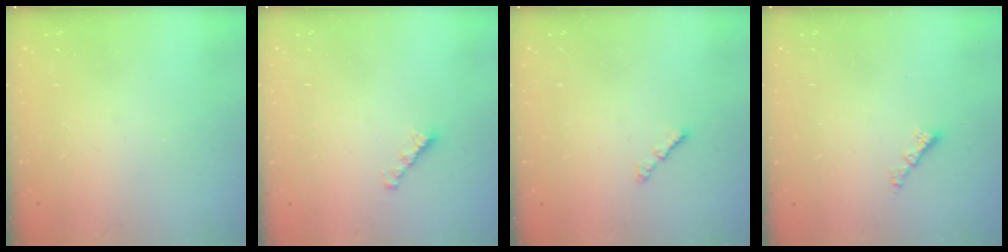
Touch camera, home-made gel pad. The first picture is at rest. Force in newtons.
{"total": 2.7, "press": 2.6, "slide": 0.7}
{"total": 1.6, "press": 1.5, "slide": 0.5}
{"total": 1.8, "press": 1.8, "slide": 0.2}